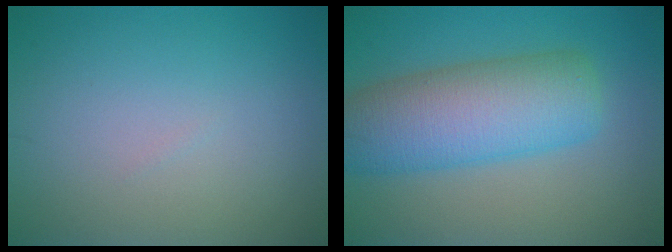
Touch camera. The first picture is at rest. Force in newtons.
{"total": 8.4, "press": 8.4, "slide": 0.3}